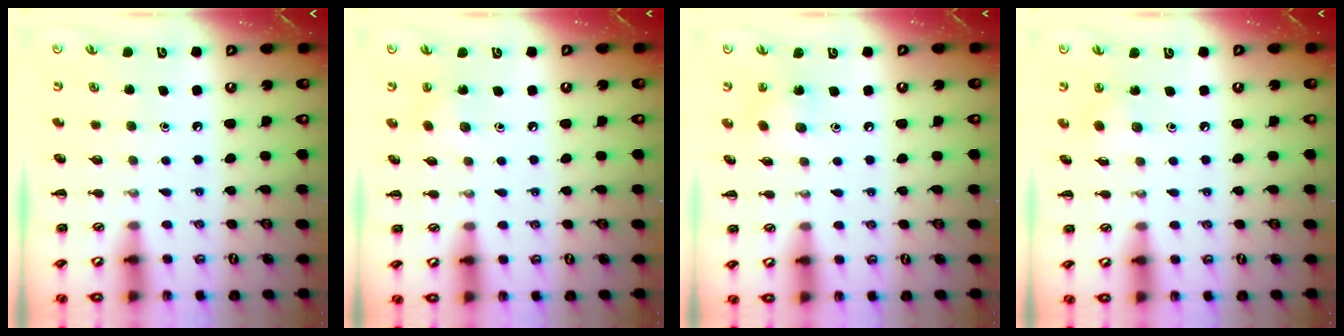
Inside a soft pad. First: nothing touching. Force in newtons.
{"total": 2.8, "press": 2.7, "slide": 0.9}
{"total": 4.7, "press": 4.5, "slide": 1.2}
{"total": 2.7, "press": 2.6, "slide": 0.6}